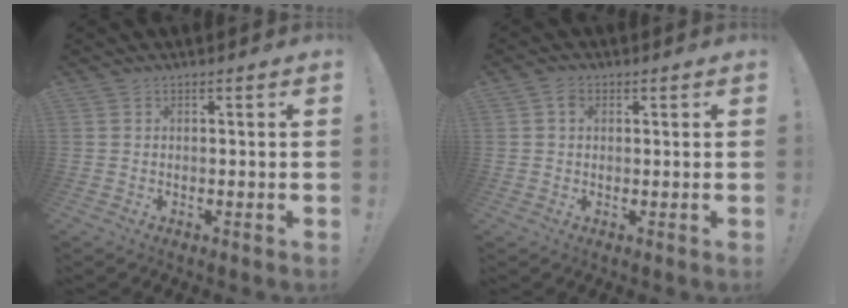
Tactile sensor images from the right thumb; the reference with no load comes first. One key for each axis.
{"total": 2.2, "fx": 0.6, "fy": 1.7, "fz": 1.1, "tx": -0.007, "ty": -0.001, "tz": 0.007}